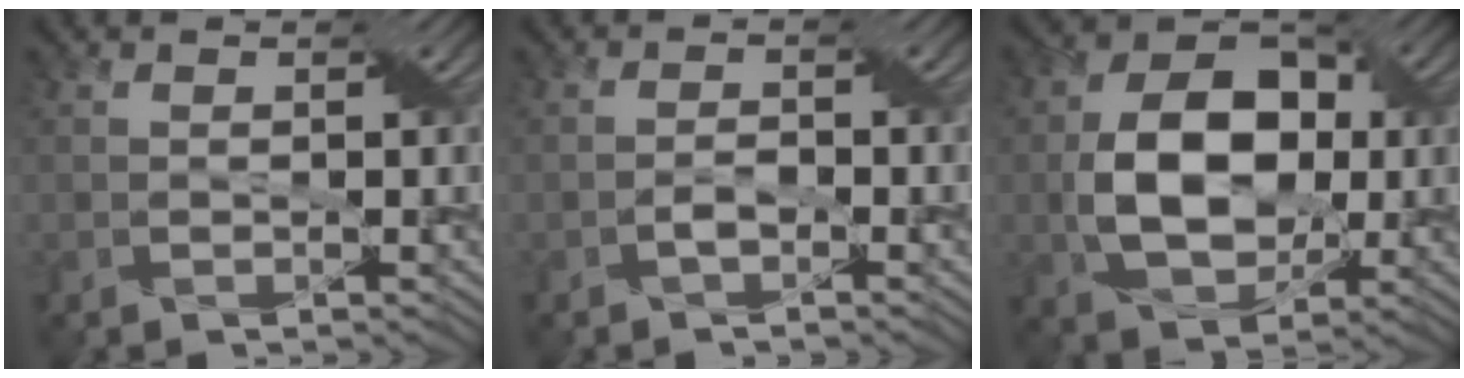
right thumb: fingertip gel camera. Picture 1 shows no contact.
{"total": 1.4, "force": [-0.9, 0.5, 0.9], "torque": [-0.019, 0.005, -0.018]}
{"total": 11.5, "force": [-0.4, 8.0, 8.2], "torque": [-0.160, 0.004, -0.006]}